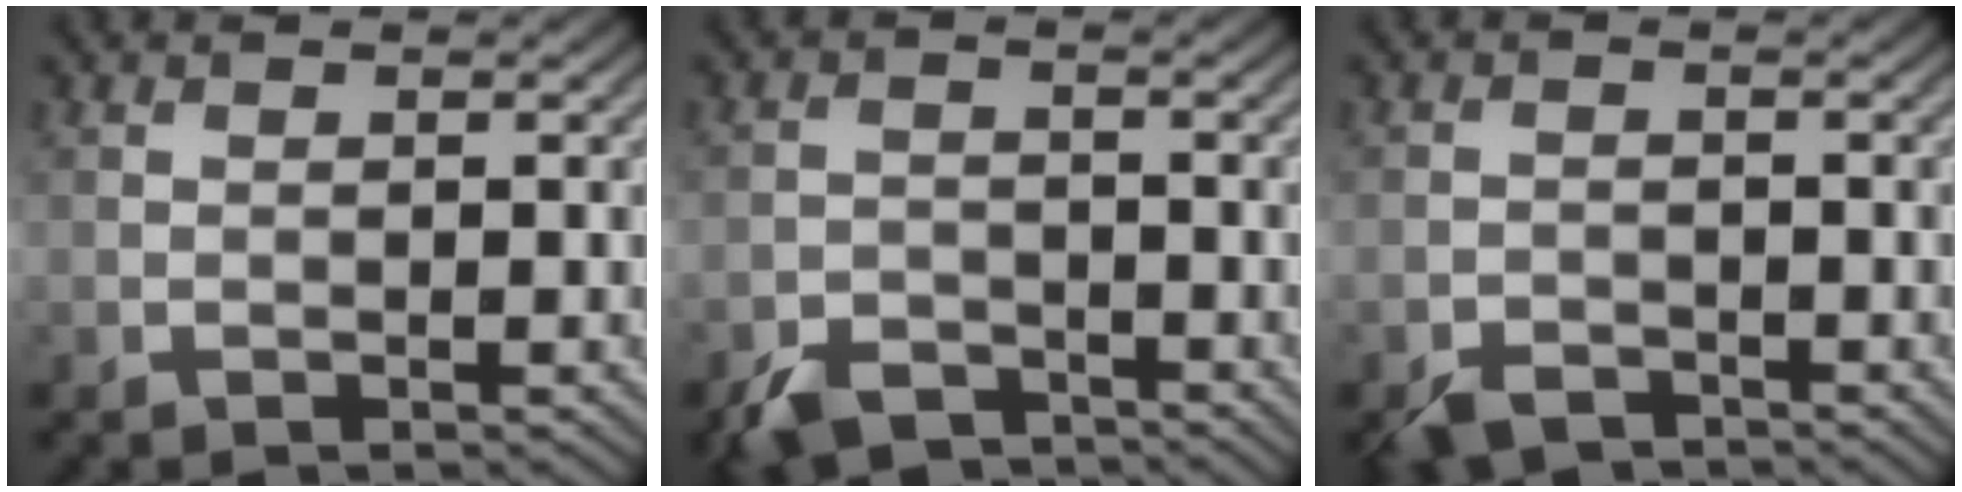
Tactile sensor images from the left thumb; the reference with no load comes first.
{"total": 4.6, "force": [-3.7, 2.1, 1.8], "torque": [-0.034, -0.008, -0.075]}
{"total": 2.9, "force": [-2.4, 1.3, 1.1], "torque": [-0.021, -0.005, -0.051]}